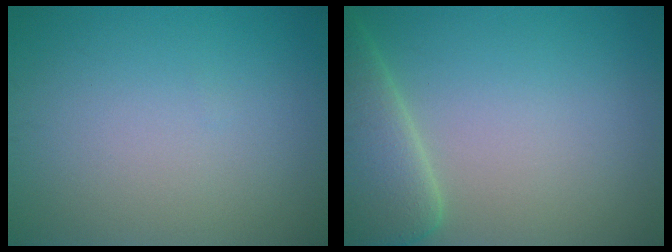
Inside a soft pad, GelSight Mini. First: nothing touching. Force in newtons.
{"total": 5.6, "press": 5.6, "slide": 0.5}